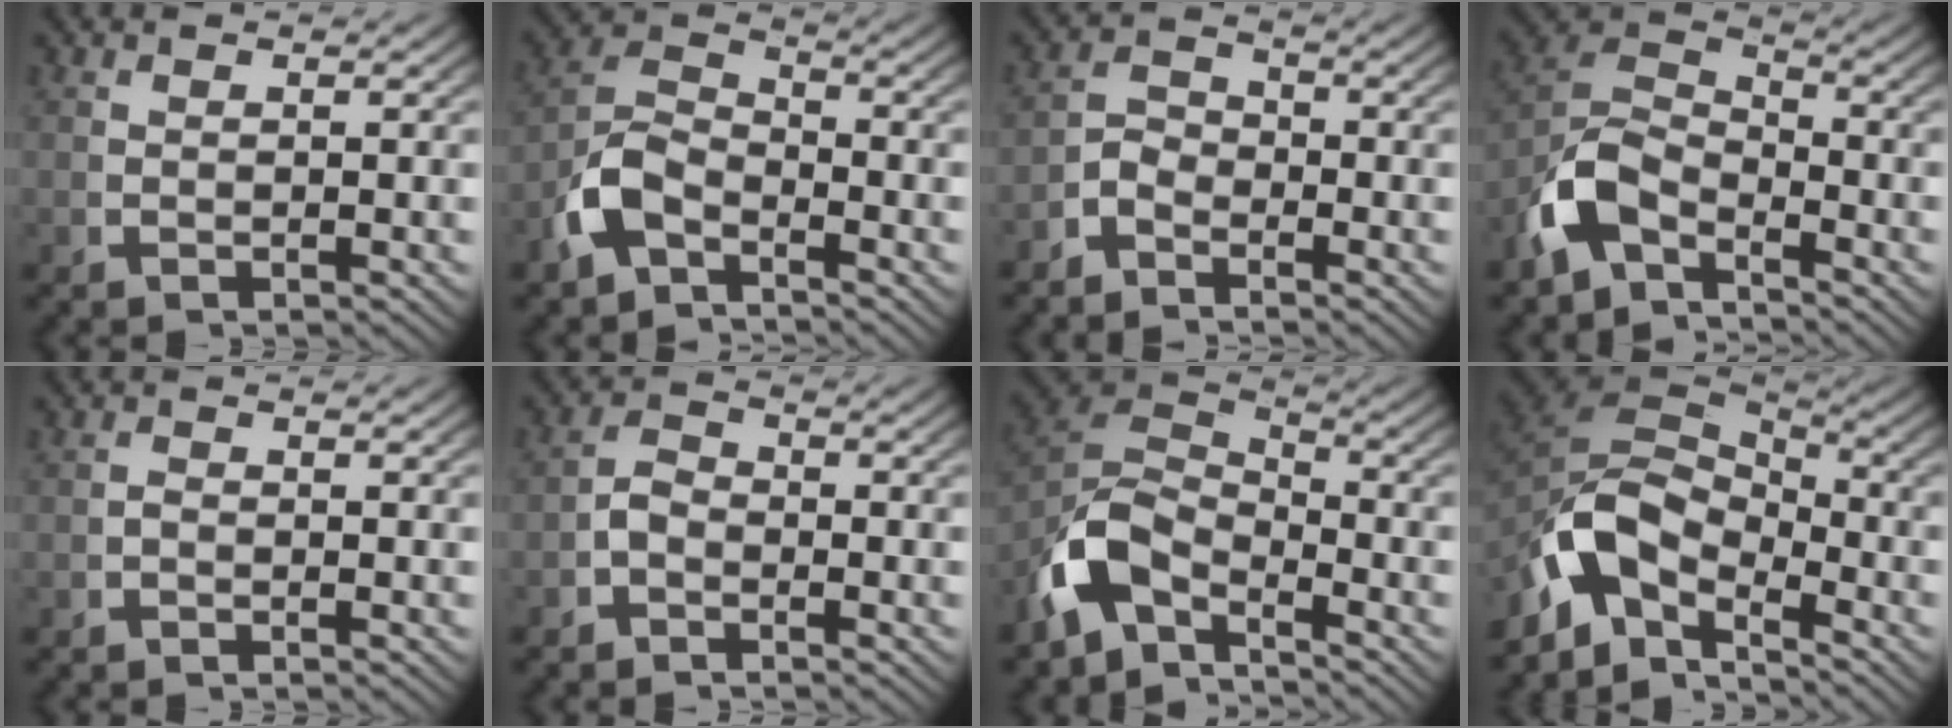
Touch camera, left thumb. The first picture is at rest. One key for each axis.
{"total": 6.6, "fx": -2.2, "fy": 5.1, "fz": 3.6, "tx": -0.080, "ty": -0.007, "tz": -0.046}
{"total": 3.2, "fx": -2.1, "fy": 2.2, "fz": 1.1, "tx": -0.001, "ty": -0.003, "tz": -0.046}
{"total": 7.9, "fx": -2.2, "fy": 5.7, "fz": 5.1, "tx": -0.114, "ty": -0.013, "tz": -0.046}
{"total": 0.6, "fx": -0.6, "fy": 0.0, "fz": 0.0, "tx": 0.000, "ty": -0.001, "tz": -0.014}
{"total": 2.3, "fx": -1.3, "fy": 1.6, "fz": 1.0, "tx": -0.015, "ty": -0.005, "tz": -0.027}
{"total": 9.0, "fx": -1.7, "fy": 6.1, "fz": 6.3, "tx": -0.139, "ty": -0.014, "tz": -0.035}
{"total": 12.3, "fx": -1.3, "fy": 8.2, "fz": 9.1, "tx": -0.202, "ty": -0.034, "tz": -0.016}